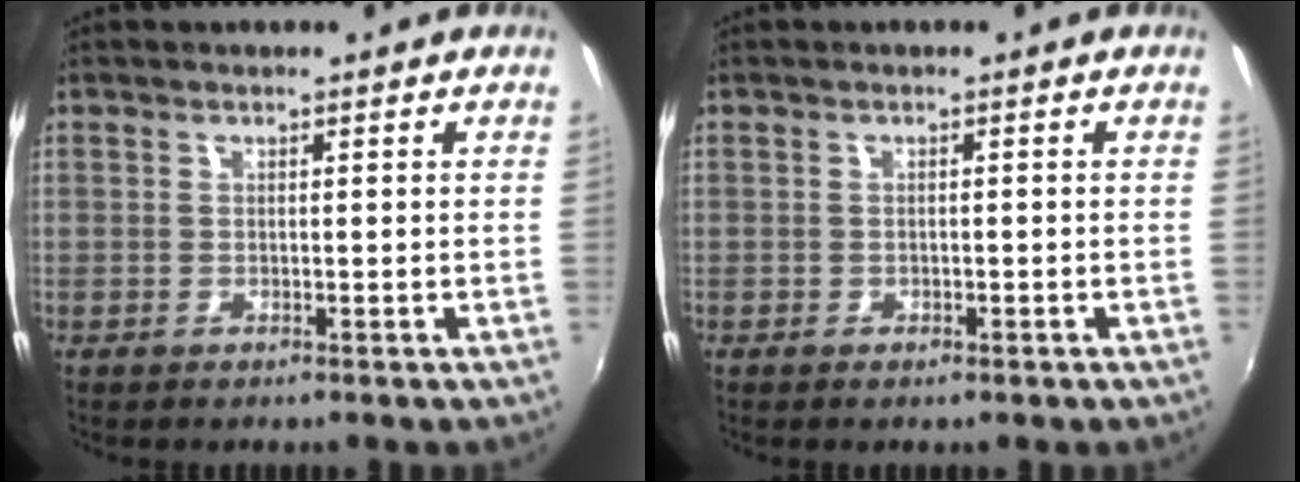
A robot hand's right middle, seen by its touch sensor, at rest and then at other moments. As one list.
[{"total": 1.2, "force": [-0.7, 0.9, 0.4], "torque": [-0.008, -0.005, -0.012]}]